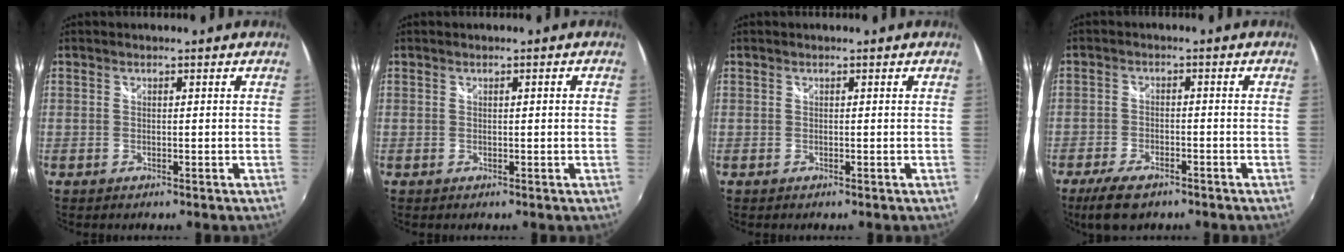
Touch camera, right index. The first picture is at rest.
{"total": 1.3, "force": [0.1, -0.1, 1.3], "torque": [-0.016, 0.002, 0.000]}
{"total": 0.0}
{"total": 7.6, "force": [-5.6, 3.0, 4.1], "torque": [-0.106, -0.013, -0.099]}